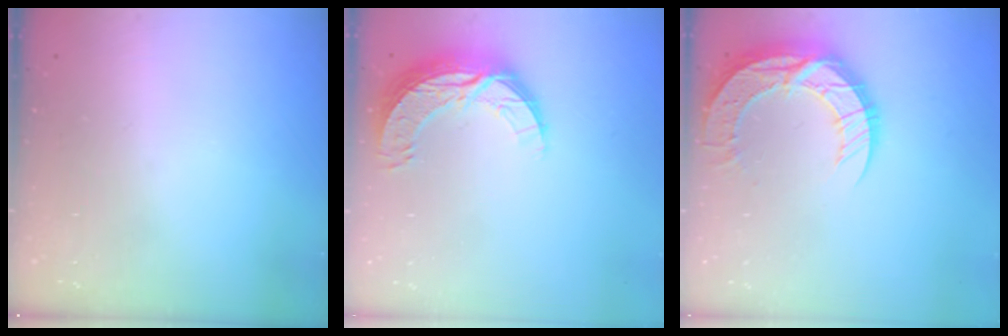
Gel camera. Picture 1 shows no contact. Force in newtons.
{"total": 10.7, "press": 10.7, "slide": 0.7}
{"total": 15.6, "press": 15.6, "slide": 1.1}